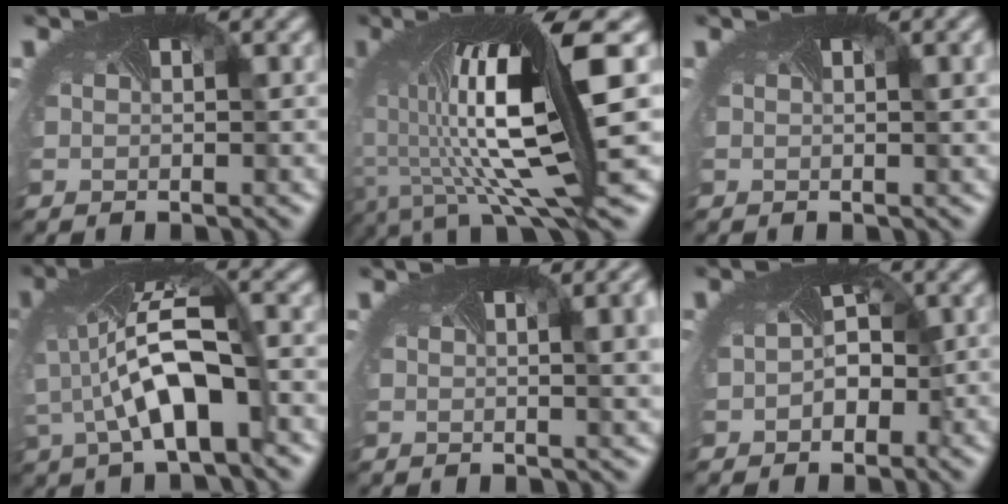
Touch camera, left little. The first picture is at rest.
{"total": 12.9, "force": [0.1, 3.2, 12.5], "torque": [-0.207, -0.014, 0.010]}
{"total": 2.0, "force": [0.6, 0.6, 1.7], "torque": [-0.016, 0.004, 0.001]}
{"total": 5.7, "force": [-1.4, 2.1, 5.1], "torque": [-0.129, -0.003, -0.019]}
{"total": 6.0, "force": [1.5, 2.4, 5.3], "torque": [-0.057, 0.008, 0.016]}
{"total": 2.2, "force": [-0.5, 1.8, 1.1], "torque": [-0.036, -0.009, -0.003]}